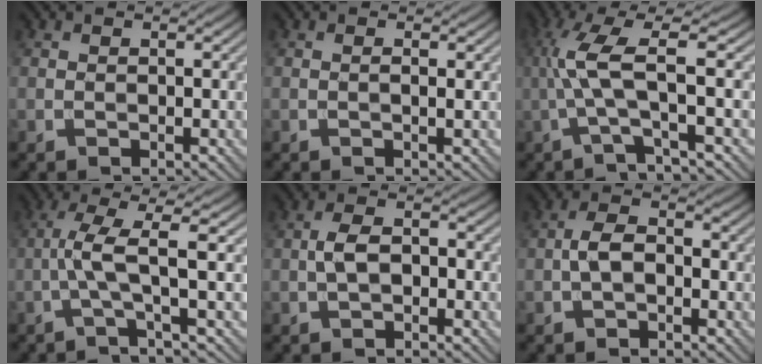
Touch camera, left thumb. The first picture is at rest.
{"total": 0.7, "force": [0.0, 0.0, 0.7], "torque": [-0.012, 0.000, -0.002]}
{"total": 7.2, "force": [-0.4, 0.9, 7.1], "torque": [-0.150, 0.019, -0.017]}
{"total": 5.1, "force": [-0.5, 0.4, 5.1], "torque": [-0.096, 0.010, -0.024]}
{"total": 3.5, "force": [-0.7, 1.9, 2.9], "torque": [-0.061, 0.008, -0.017]}
{"total": 3.5, "force": [-0.8, 2.0, 2.7], "torque": [-0.056, 0.010, -0.020]}